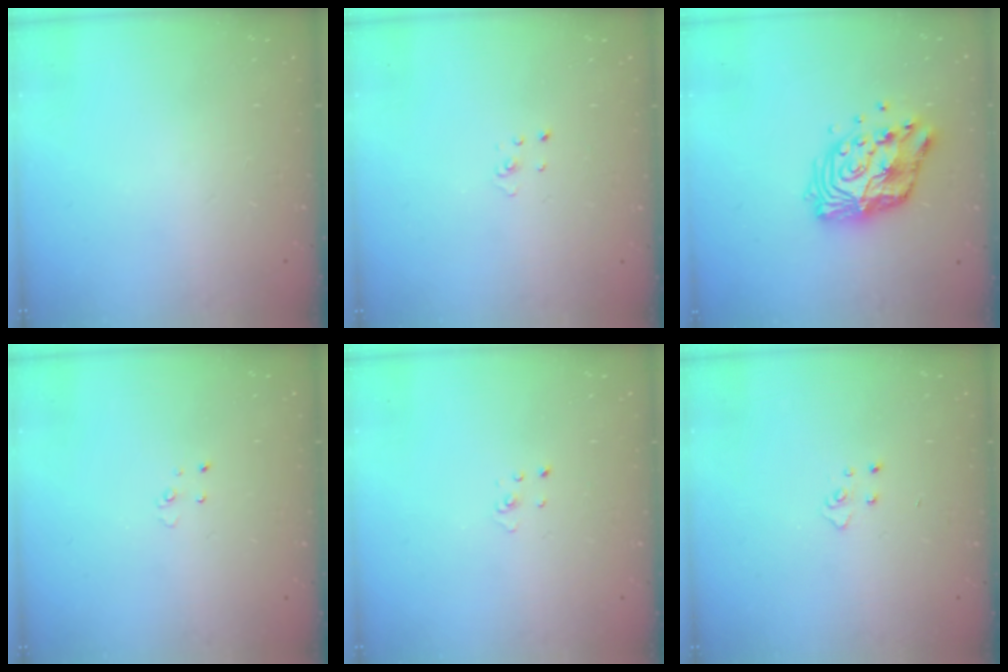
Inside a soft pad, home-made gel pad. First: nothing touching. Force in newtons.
{"total": 1.5, "press": 1.5, "slide": 0.1}
{"total": 13.3, "press": 13.2, "slide": 1.1}
{"total": 2.5, "press": 2.5, "slide": 0.2}
{"total": 1.5, "press": 1.5, "slide": 0.1}
{"total": 3.4, "press": 3.4, "slide": 0.4}